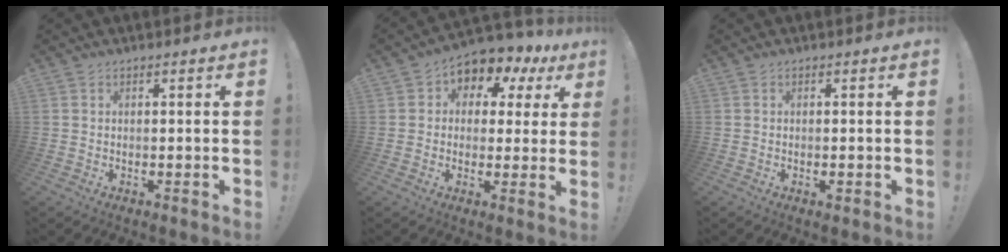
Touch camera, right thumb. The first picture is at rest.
{"total": 6.3, "force": [2.3, 5.2, 2.7], "torque": [-0.031, -0.026, 0.043]}
{"total": 1.0, "force": [-0.6, 0.3, 0.7], "torque": [-0.009, 0.000, -0.010]}